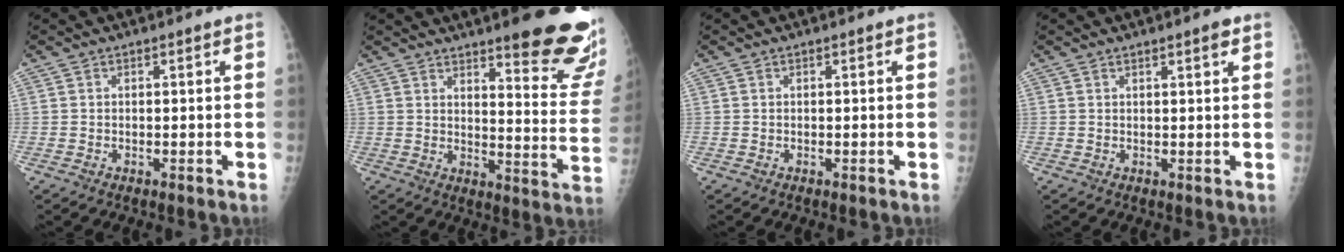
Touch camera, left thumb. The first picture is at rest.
{"total": 19.0, "force": [13.1, 3.8, 13.2], "torque": [-0.137, -0.092, 0.162]}
{"total": 0.0}
{"total": 1.7, "force": [1.1, 0.2, 1.2], "torque": [-0.017, -0.006, 0.016]}